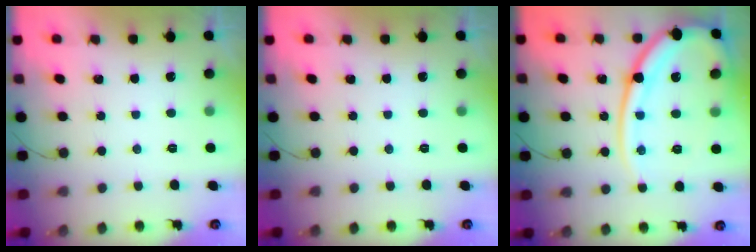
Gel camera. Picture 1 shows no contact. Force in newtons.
{"total": 0.0}
{"total": 19.5, "press": 19.4, "slide": 2.4}